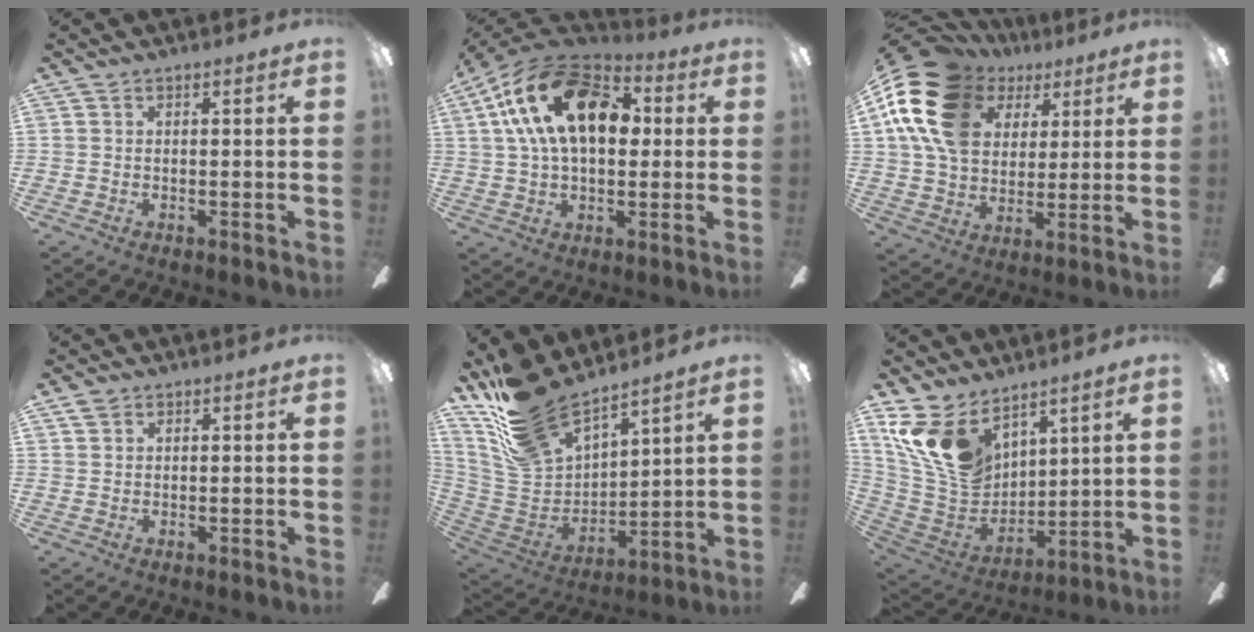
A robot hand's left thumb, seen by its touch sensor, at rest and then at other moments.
{"total": 22.2, "force": [6.6, 13.0, 16.8], "torque": [-0.318, 0.007, 0.105]}
{"total": 21.0, "force": [8.4, 14.9, 12.1], "torque": [-0.250, -0.027, 0.153]}
{"total": 1.9, "force": [1.3, 1.2, 0.6], "torque": [-0.014, 0.000, 0.026]}
{"total": 20.1, "force": [16.1, 8.3, 8.8], "torque": [-0.214, -0.108, 0.299]}
{"total": 16.7, "force": [9.2, 10.7, 8.8], "torque": [-0.211, -0.046, 0.180]}